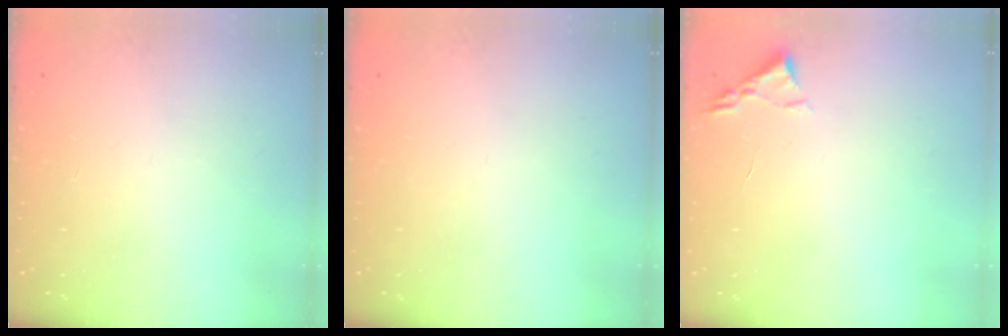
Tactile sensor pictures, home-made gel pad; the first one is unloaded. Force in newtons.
{"total": 0.0}
{"total": 2.4, "press": 2.3, "slide": 0.3}